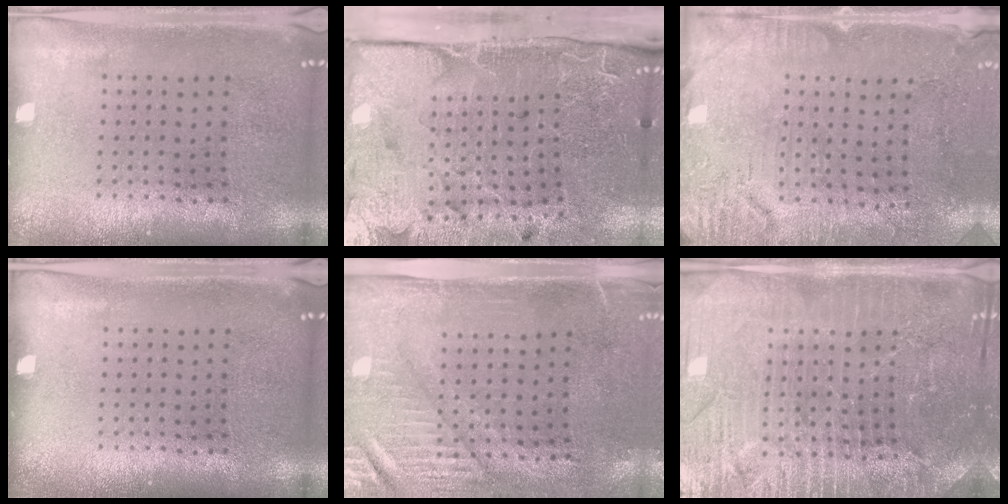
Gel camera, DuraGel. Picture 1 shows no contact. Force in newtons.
{"total": 4.3, "press": 3.7, "slide": 2.2}
{"total": 3.1, "press": 2.8, "slide": 1.3}
{"total": 0.0}
{"total": 3.0, "press": 2.6, "slide": 1.5}
{"total": 4.4, "press": 4.1, "slide": 1.4}